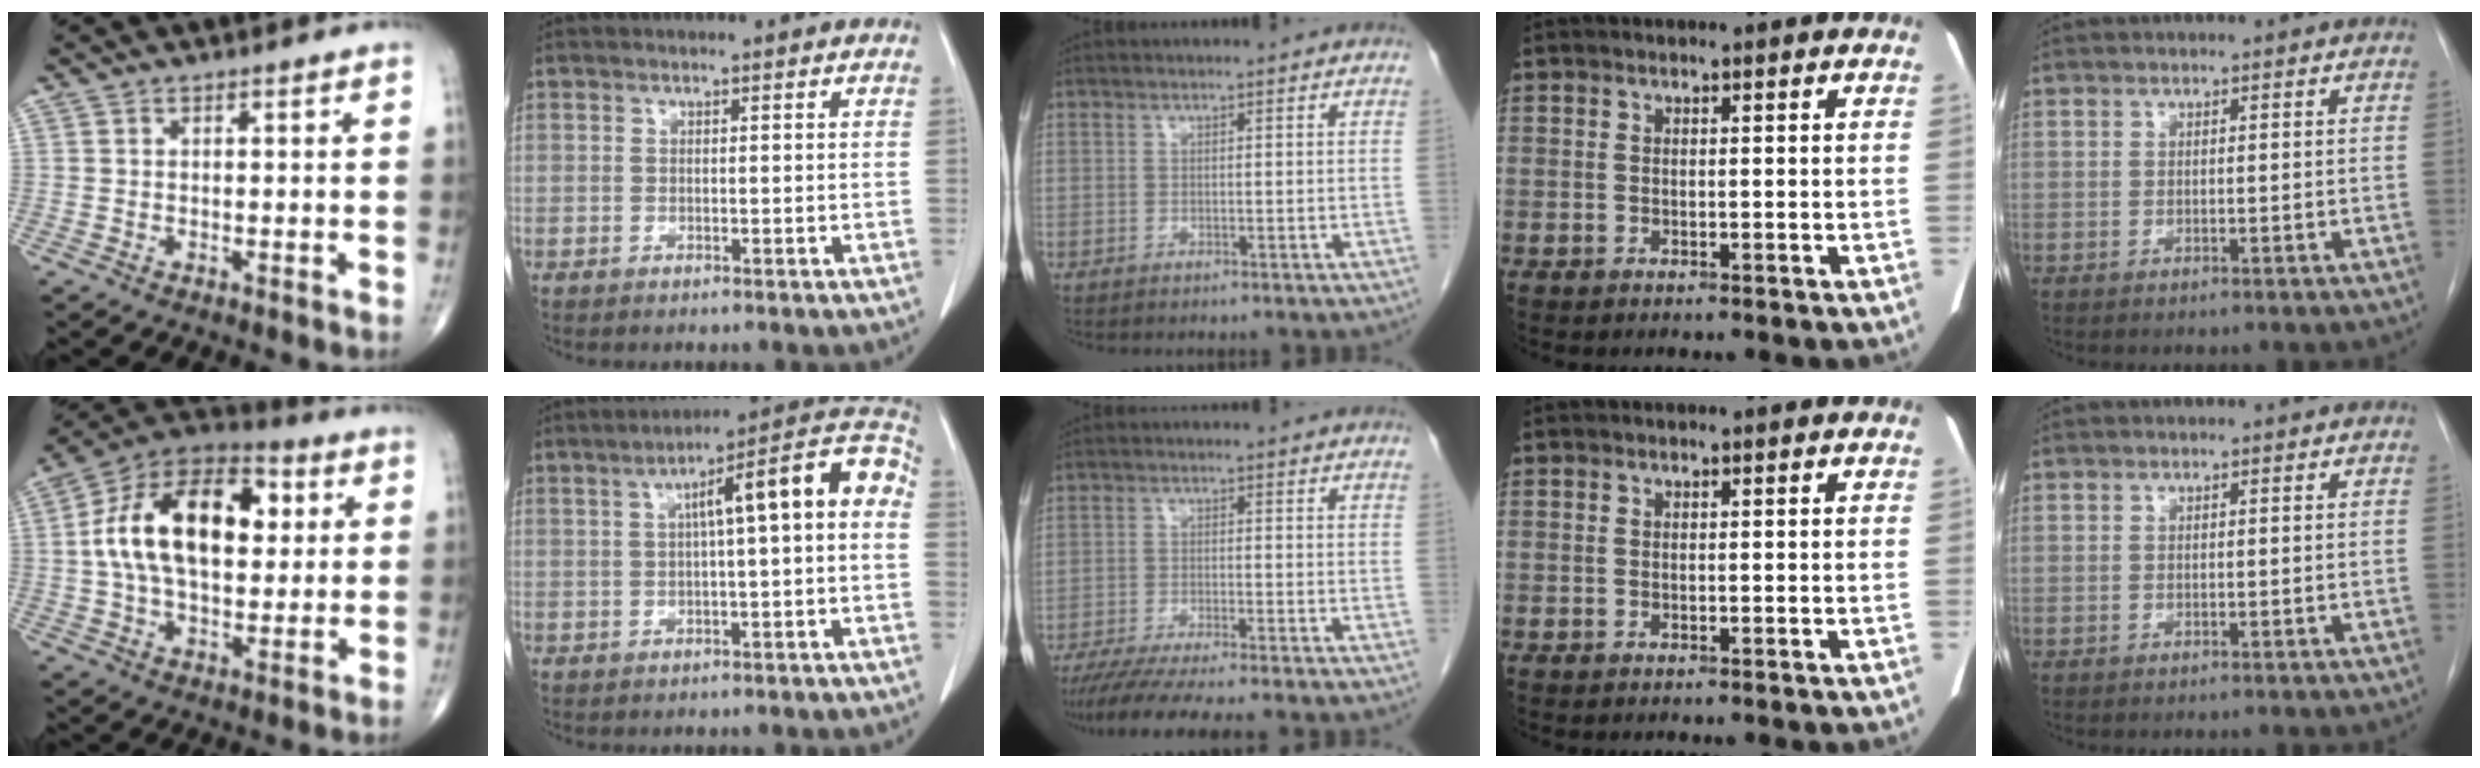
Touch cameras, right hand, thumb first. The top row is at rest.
{"thumb": {"total": 21.7, "force": [3.5, 12.6, 17.3], "torque": [-0.271, 0.019, 0.049]}, "index": {"total": 12.5, "force": [1.7, 1.5, 12.3], "torque": [-0.172, 0.044, 0.017]}, "middle": {"total": 10.8, "force": [-9.2, -0.3, 5.7], "torque": [-0.072, -0.027, -0.142]}}